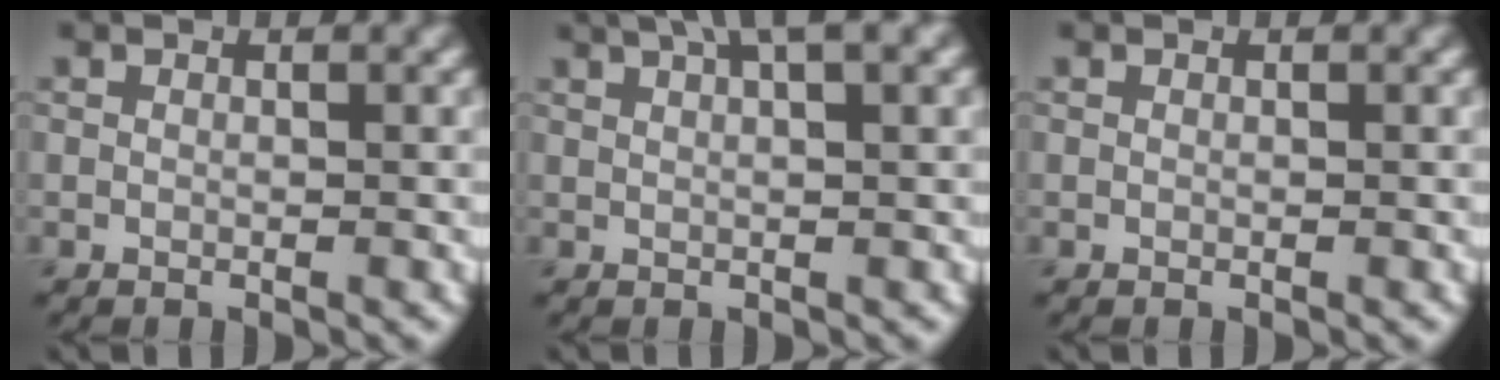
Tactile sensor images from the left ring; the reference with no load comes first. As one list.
[{"total": 4.5, "force": [2.8, 0.8, 3.4], "torque": [-0.042, 0.015, 0.036]}, {"total": 0.0}]